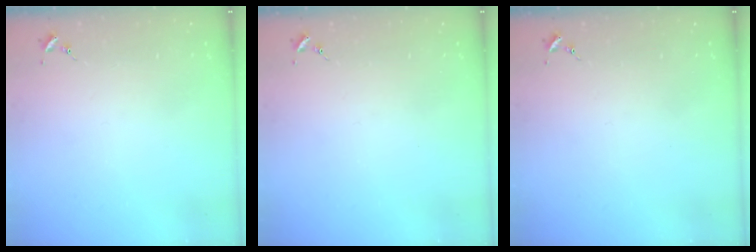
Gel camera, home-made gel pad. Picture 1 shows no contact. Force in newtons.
{"total": 0.0}
{"total": 0.0}